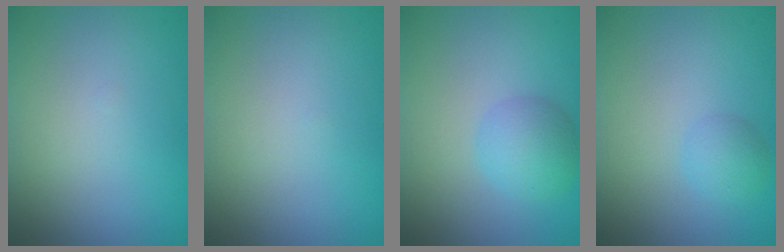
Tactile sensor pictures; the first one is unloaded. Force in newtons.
{"total": 0.0}
{"total": 3.0, "press": 2.9, "slide": 0.2}
{"total": 1.6, "press": 1.5, "slide": 0.1}